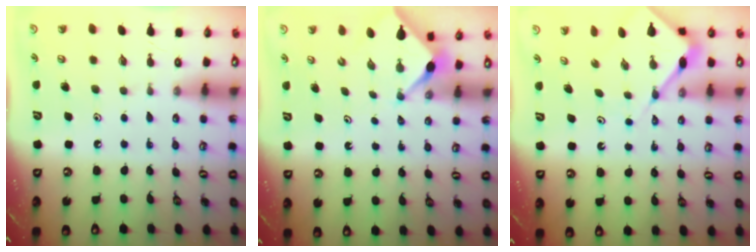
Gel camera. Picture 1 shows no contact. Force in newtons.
{"total": 3.0, "press": 2.9, "slide": 0.4}
{"total": 6.1, "press": 6.1, "slide": 0.5}